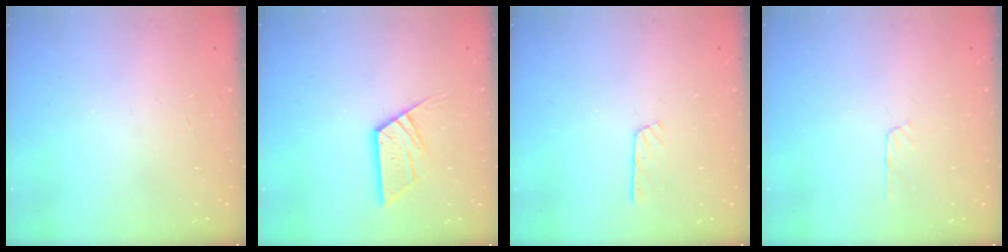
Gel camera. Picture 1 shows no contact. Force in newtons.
{"total": 10.5, "press": 10.4, "slide": 1.0}
{"total": 3.7, "press": 3.7, "slide": 0.4}
{"total": 3.3, "press": 3.3, "slide": 0.3}